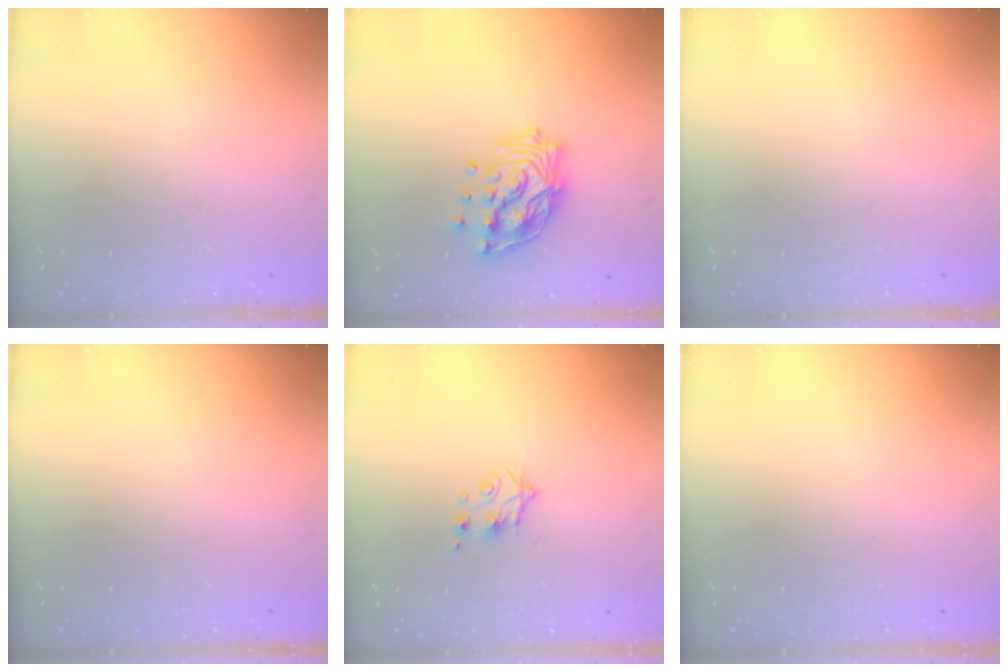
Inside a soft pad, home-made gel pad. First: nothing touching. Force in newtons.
{"total": 14.1, "press": 14.0, "slide": 1.4}
{"total": 0.0}
{"total": 0.0}
{"total": 4.5, "press": 4.4, "slide": 0.9}
{"total": 0.0}